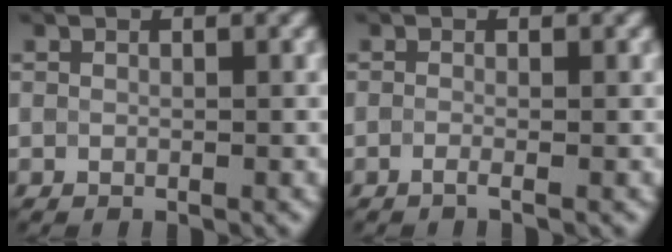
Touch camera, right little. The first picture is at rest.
{"total": 1.1, "force": [-1.1, -0.1, 0.3], "torque": [-0.003, -0.009, -0.017]}